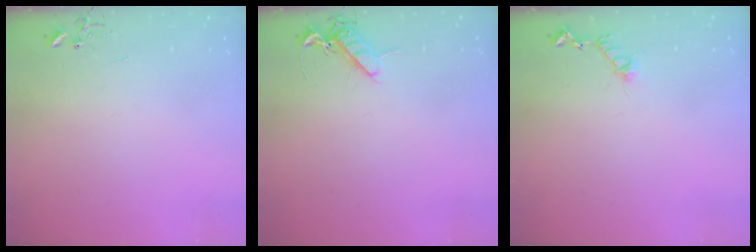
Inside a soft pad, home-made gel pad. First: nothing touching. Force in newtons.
{"total": 9.3, "press": 9.2, "slide": 1.3}
{"total": 8.7, "press": 8.6, "slide": 0.7}